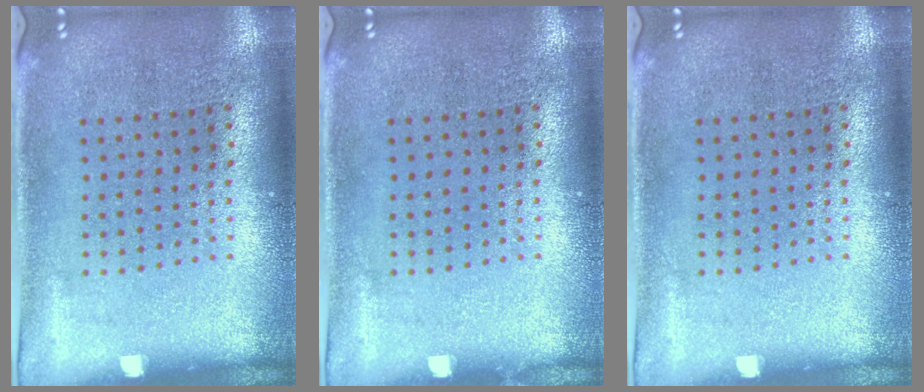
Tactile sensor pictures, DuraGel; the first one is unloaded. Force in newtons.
{"total": 0.0}
{"total": 0.0}